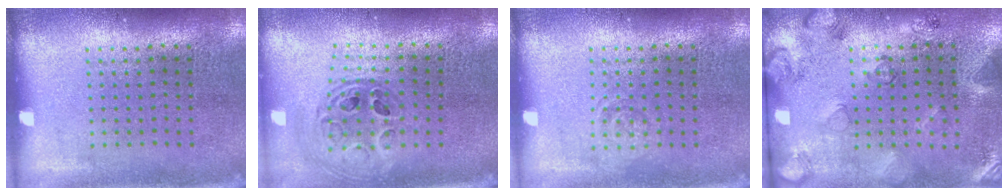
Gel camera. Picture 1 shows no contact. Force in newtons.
{"total": 0.9, "press": 0.9, "slide": 0.2}
{"total": 1.0, "press": 1.0, "slide": 0.2}
{"total": 2.3, "press": 1.8, "slide": 1.4}